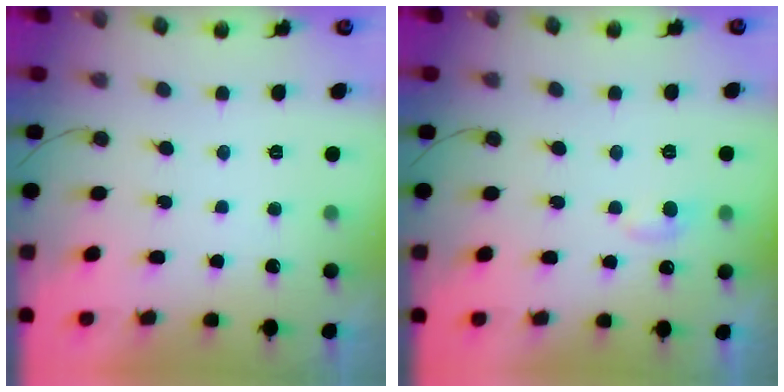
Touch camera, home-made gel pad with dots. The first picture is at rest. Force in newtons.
{"total": 4.2, "press": 4.1, "slide": 0.5}